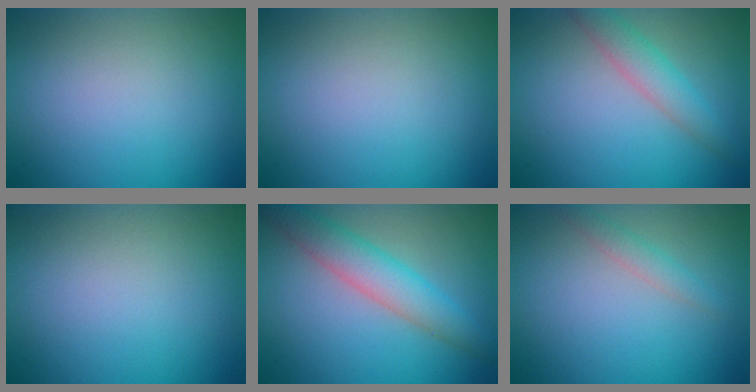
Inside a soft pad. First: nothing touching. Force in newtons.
{"total": 0.0}
{"total": 3.0, "press": 3.0, "slide": 0.1}
{"total": 0.0}
{"total": 4.5, "press": 4.5, "slide": 0.2}
{"total": 1.4, "press": 1.4, "slide": 0.1}